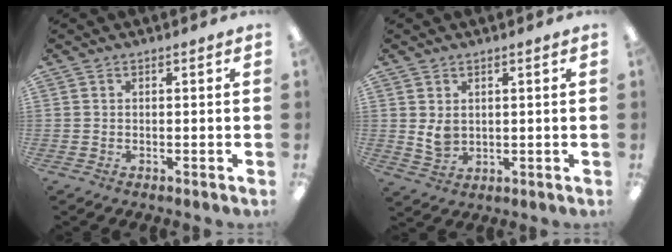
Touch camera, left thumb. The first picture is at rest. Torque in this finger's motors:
{"motor_torque": [0.32, 0.49, 0.34, -0.46, 0.01]}